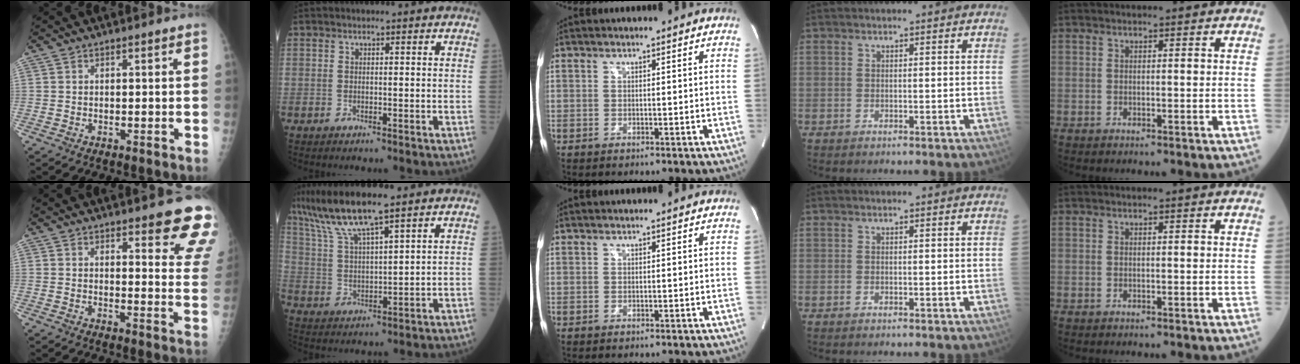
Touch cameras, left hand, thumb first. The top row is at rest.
{"thumb": {"total": 12.0, "force": [9.0, 3.2, 7.2], "torque": [-0.039, -0.051, 0.089]}, "index": {"total": 9.8, "force": [7.6, 0.3, 6.2], "torque": [-0.130, 0.009, 0.148]}}